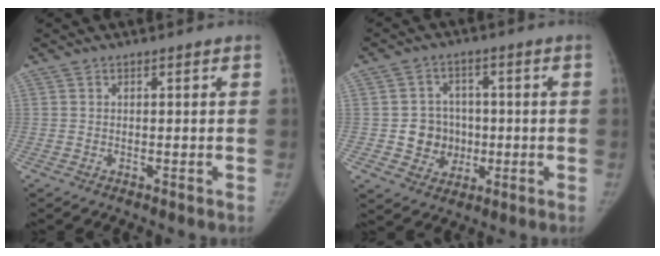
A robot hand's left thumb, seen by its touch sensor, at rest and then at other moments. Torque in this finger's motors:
{"motor_torque": [-0.05, 0.05, 0.19, -0.10, 0.01]}